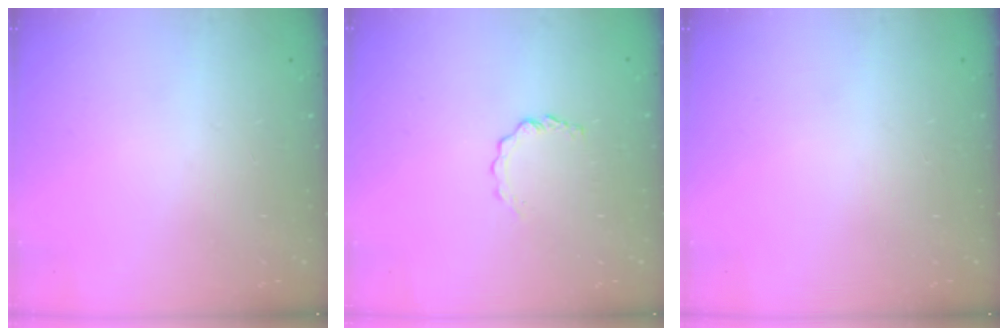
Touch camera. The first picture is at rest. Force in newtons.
{"total": 2.9, "press": 2.9, "slide": 0.3}
{"total": 0.0}